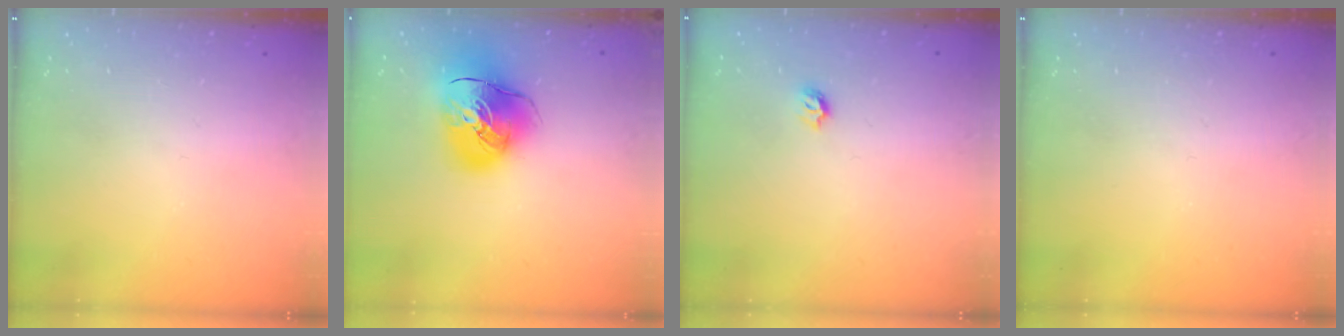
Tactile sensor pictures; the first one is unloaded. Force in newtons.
{"total": 15.3, "press": 15.2, "slide": 2.2}
{"total": 4.7, "press": 4.6, "slide": 0.5}
{"total": 0.0}